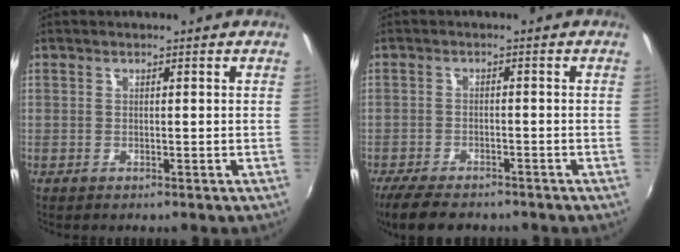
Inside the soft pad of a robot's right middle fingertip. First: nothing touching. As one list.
[{"total": 8.6, "force": [-7.1, 2.7, 4.1], "torque": [-0.100, -0.026, -0.122]}]